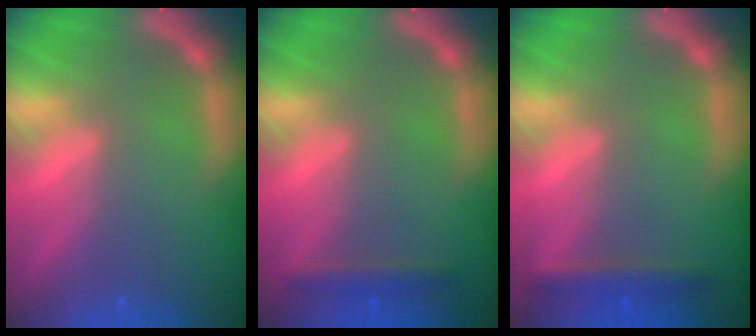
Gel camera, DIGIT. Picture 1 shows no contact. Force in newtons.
{"total": 1.9}
{"total": 2.4}